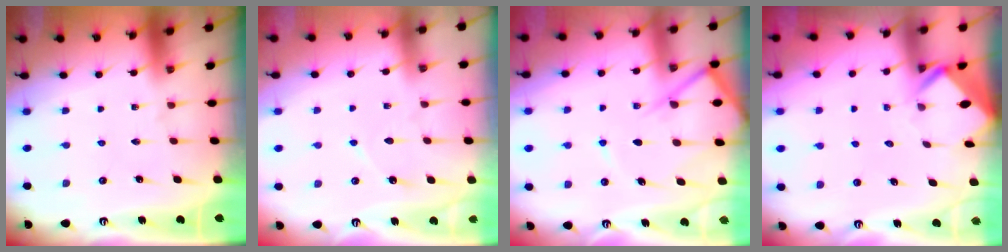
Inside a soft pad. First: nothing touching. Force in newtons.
{"total": 4.0, "press": 3.9, "slide": 0.5}
{"total": 9.3, "press": 9.3, "slide": 1.1}
{"total": 2.8, "press": 2.8, "slide": 0.2}